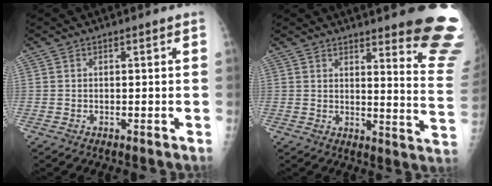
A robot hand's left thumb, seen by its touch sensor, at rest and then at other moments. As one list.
[{"total": 17.0, "force": [13.4, 1.9, 10.2], "torque": [-0.096, -0.126, 0.149]}]